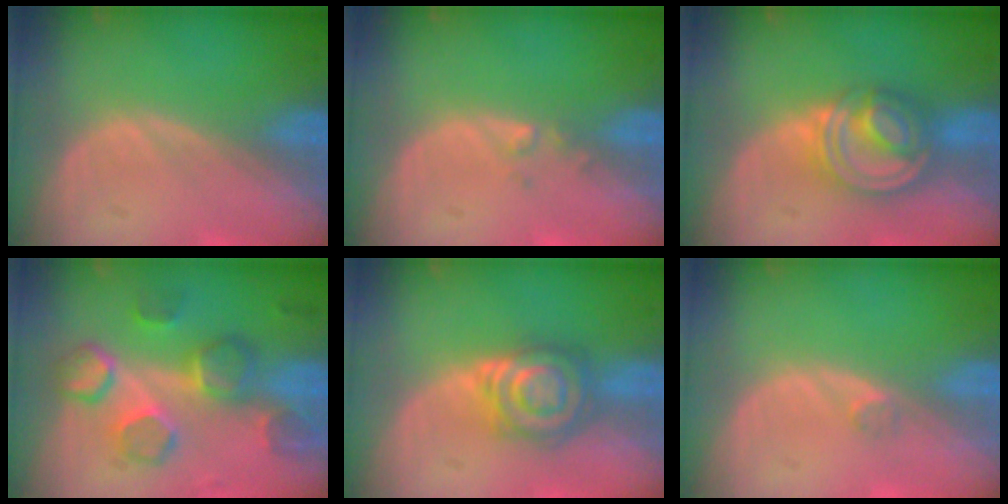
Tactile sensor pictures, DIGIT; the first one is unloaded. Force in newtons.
{"total": 1.0, "press": 0.9, "slide": 0.5}
{"total": 7.9, "press": 6.7, "slide": 4.1}
{"total": 8.7, "press": 8.4, "slide": 2.0}
{"total": 6.6, "press": 6.4, "slide": 1.4}
{"total": 0.9, "press": 0.8, "slide": 0.5}